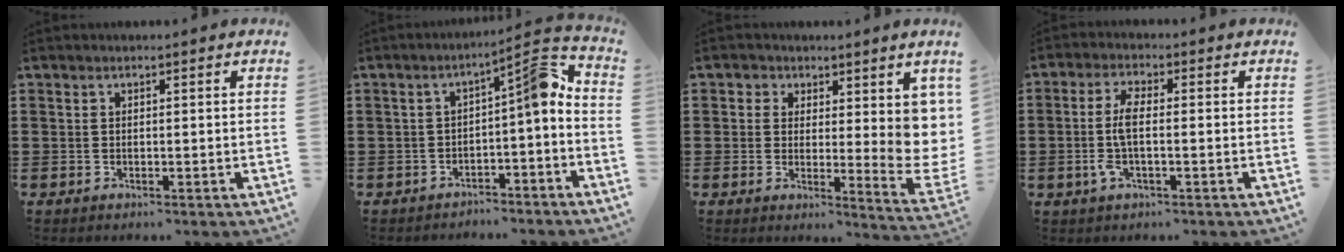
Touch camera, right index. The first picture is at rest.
{"total": 5.2, "force": [-1.3, 1.2, 4.9], "torque": [-0.068, -0.012, -0.043]}
{"total": 5.3, "force": [2.3, 3.6, 3.2], "torque": [-0.042, -0.020, 0.040]}
{"total": 5.2, "force": [-0.8, 1.6, 4.9], "torque": [-0.108, -0.002, -0.020]}